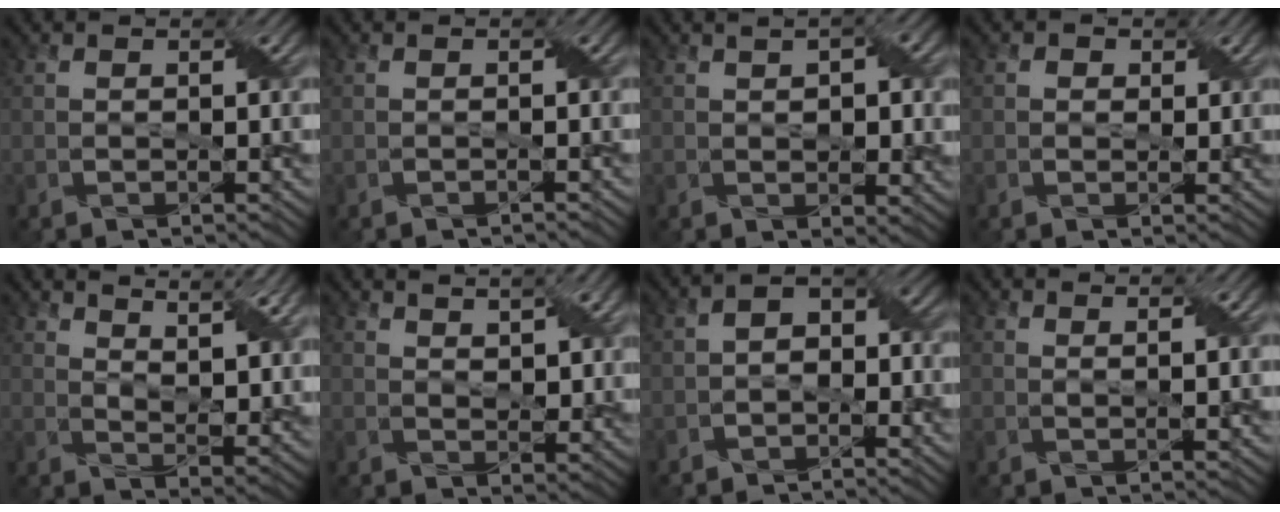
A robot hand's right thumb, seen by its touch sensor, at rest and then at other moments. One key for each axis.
{"total": 0.6, "fx": -0.5, "fy": -0.1, "fz": 0.3, "tx": -0.007, "ty": 0.004, "tz": -0.008}
{"total": 4.9, "fx": 1.1, "fy": 2.7, "fz": 4.0, "tx": -0.058, "ty": -0.002, "tz": 0.025}
{"total": 1.2, "fx": 0.3, "fy": 1.1, "fz": 0.4, "tx": -0.007, "ty": -0.001, "tz": 0.001}
{"total": 10.1, "fx": 7.2, "fy": 3.1, "fz": 6.4, "tx": -0.114, "ty": -0.003, "tz": 0.107}
{"total": 4.1, "fx": 2.8, "fy": 1.6, "fz": 2.5, "tx": -0.050, "ty": -0.004, "tz": 0.055}
{"total": 4.0, "fx": -1.6, "fy": 2.6, "fz": 2.5, "tx": -0.035, "ty": 0.007, "tz": -0.038}
{"total": 1.6, "fx": 0.9, "fy": 0.1, "fz": 1.3, "tx": -0.027, "ty": 0.002, "tz": 0.016}